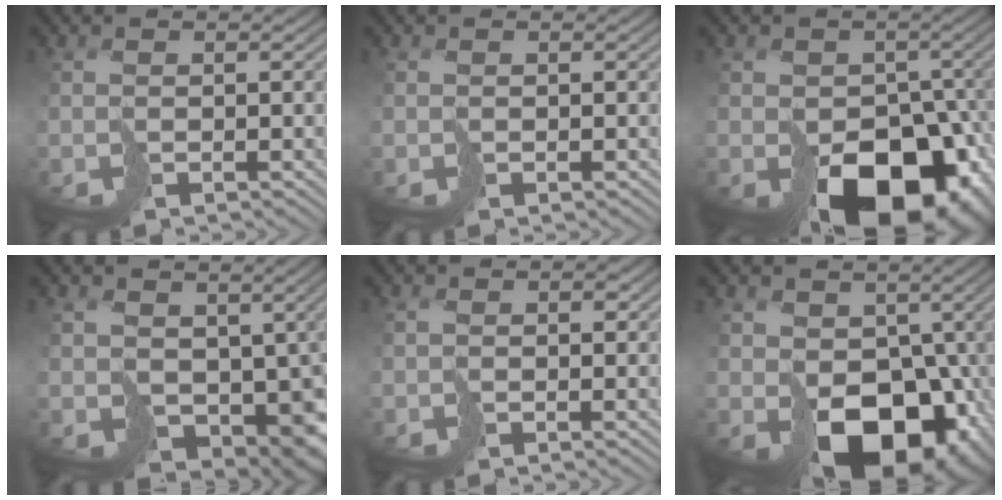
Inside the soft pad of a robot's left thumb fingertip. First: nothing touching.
{"total": 0.7, "force": [0.4, 0.6, 0.3], "torque": [-0.009, 0.001, 0.007]}
{"total": 17.5, "force": [-6.9, 11.8, 11.0], "torque": [-0.171, -0.037, -0.089]}
{"total": 11.7, "force": [-0.5, 8.1, 8.3], "torque": [-0.140, -0.045, 0.006]}
{"total": 1.1, "force": [0.2, 0.8, 0.7], "torque": [-0.012, 0.000, 0.000]}
{"total": 16.7, "force": [-3.3, 11.5, 11.6], "torque": [-0.172, -0.045, -0.035]}